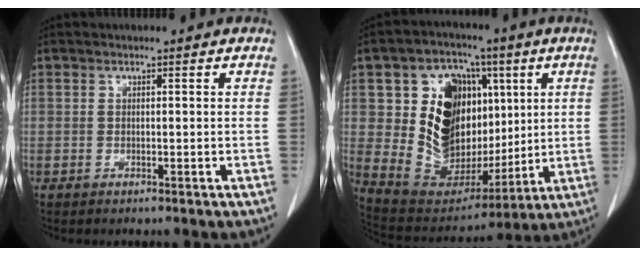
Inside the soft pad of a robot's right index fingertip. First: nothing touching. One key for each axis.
{"total": 18.3, "fx": 3.5, "fy": 13.1, "fz": 12.3, "tx": -0.208, "ty": 0.045, "tz": 0.082}